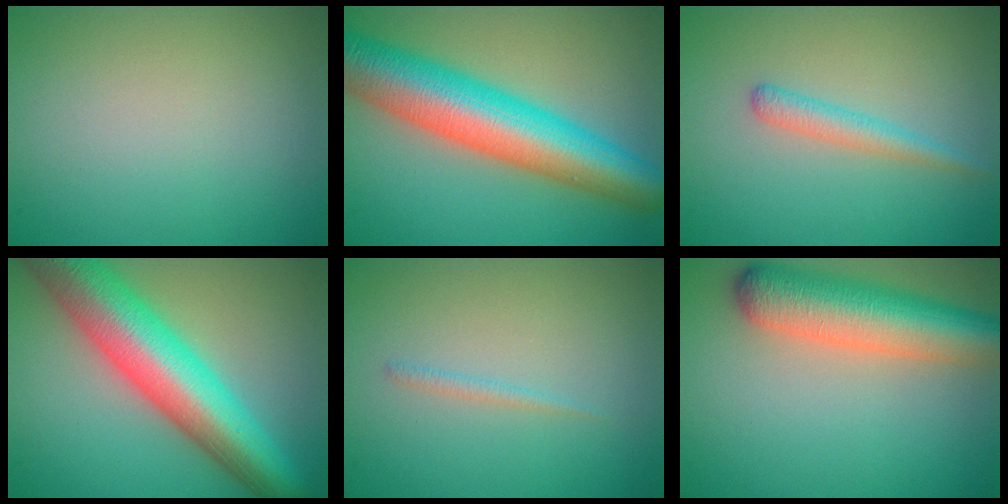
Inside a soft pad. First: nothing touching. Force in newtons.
{"total": 11.0, "press": 11.0, "slide": 0.1}
{"total": 1.9, "press": 1.9, "slide": 0.0}
{"total": 11.5, "press": 11.5, "slide": 0.3}
{"total": 0.7, "press": 0.7, "slide": 0.1}
{"total": 7.7, "press": 7.7, "slide": 0.4}